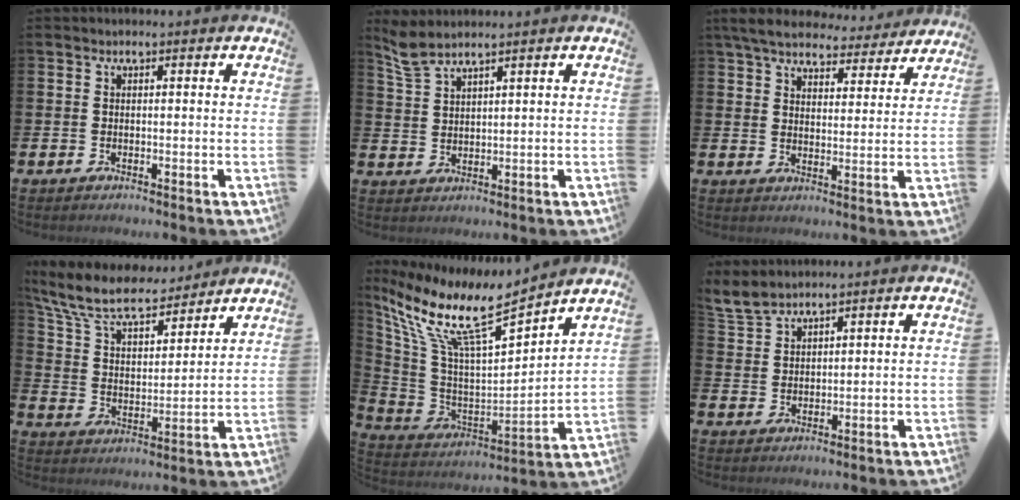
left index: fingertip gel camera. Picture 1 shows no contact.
{"total": 3.5, "force": [3.3, 0.3, 1.1], "torque": [-0.031, -0.011, 0.060]}
{"total": 6.8, "force": [6.2, 2.0, 1.8], "torque": [-0.057, -0.038, 0.110]}
{"total": 9.8, "force": [8.7, 3.0, 3.5], "torque": [-0.109, -0.050, 0.156]}
{"total": 11.4, "force": [8.5, 2.5, 7.2], "torque": [-0.173, -0.060, 0.141]}
{"total": 4.1, "force": [4.0, 0.7, 0.7], "torque": [-0.028, -0.012, 0.074]}